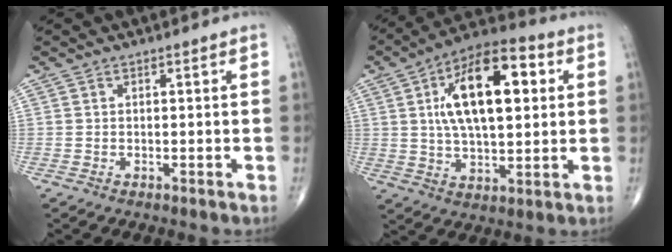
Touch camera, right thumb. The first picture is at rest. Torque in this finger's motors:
{"motor_torque": [0.82, 4.19, 1.70, 0.50, 0.18]}